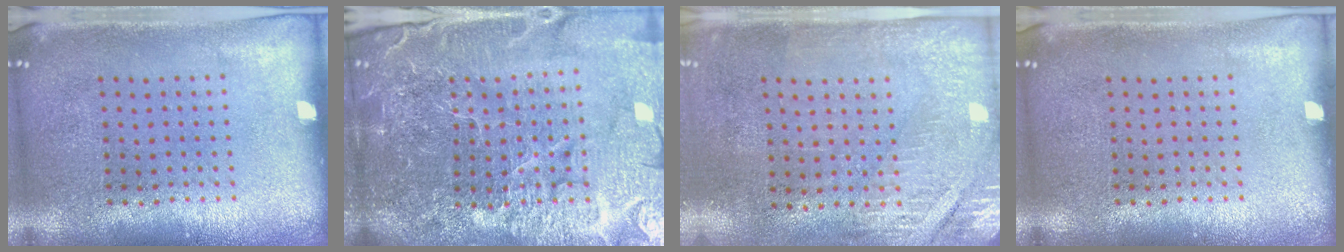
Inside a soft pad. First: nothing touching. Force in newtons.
{"total": 6.2, "press": 5.5, "slide": 2.9}
{"total": 2.8, "press": 2.4, "slide": 1.4}
{"total": 0.0}